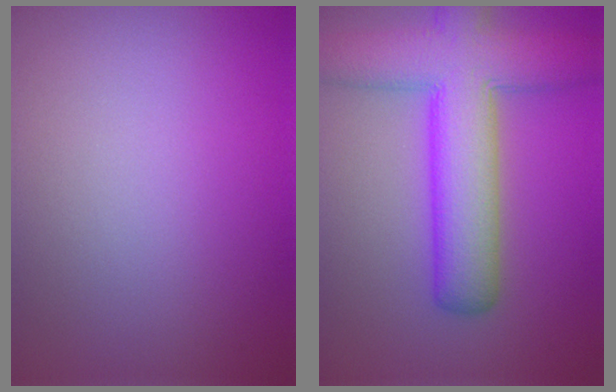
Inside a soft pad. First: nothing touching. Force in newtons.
{"total": 9.1, "press": 9.1, "slide": 0.4}